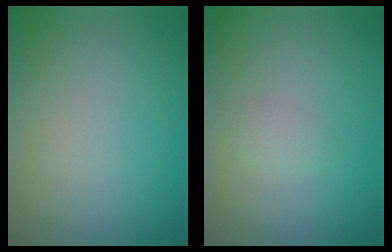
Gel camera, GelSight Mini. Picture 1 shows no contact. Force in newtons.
{"total": 1.0, "press": 1.0, "slide": 0.1}